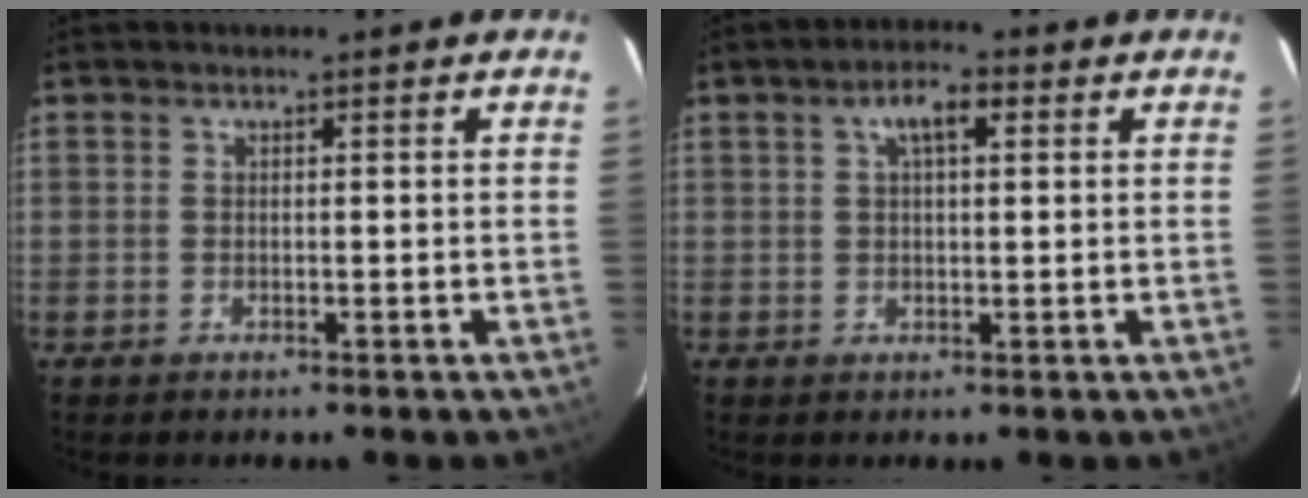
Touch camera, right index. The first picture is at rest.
{"total": 4.5, "force": [1.7, 1.8, 3.8], "torque": [-0.066, 0.015, 0.030]}